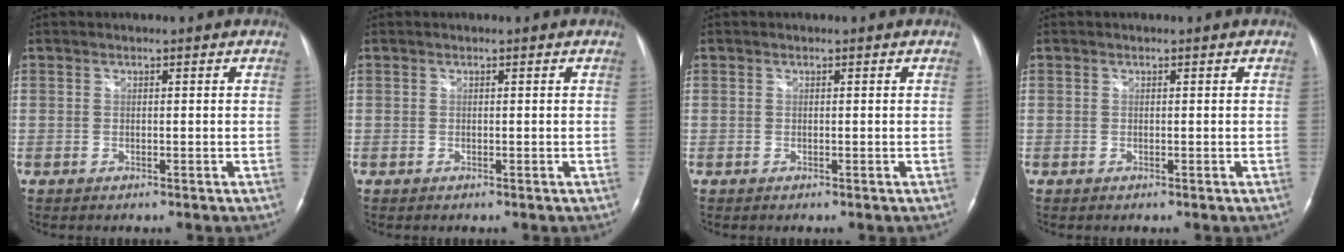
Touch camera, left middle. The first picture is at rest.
{"total": 0.0}
{"total": 0.0}
{"total": 0.0}